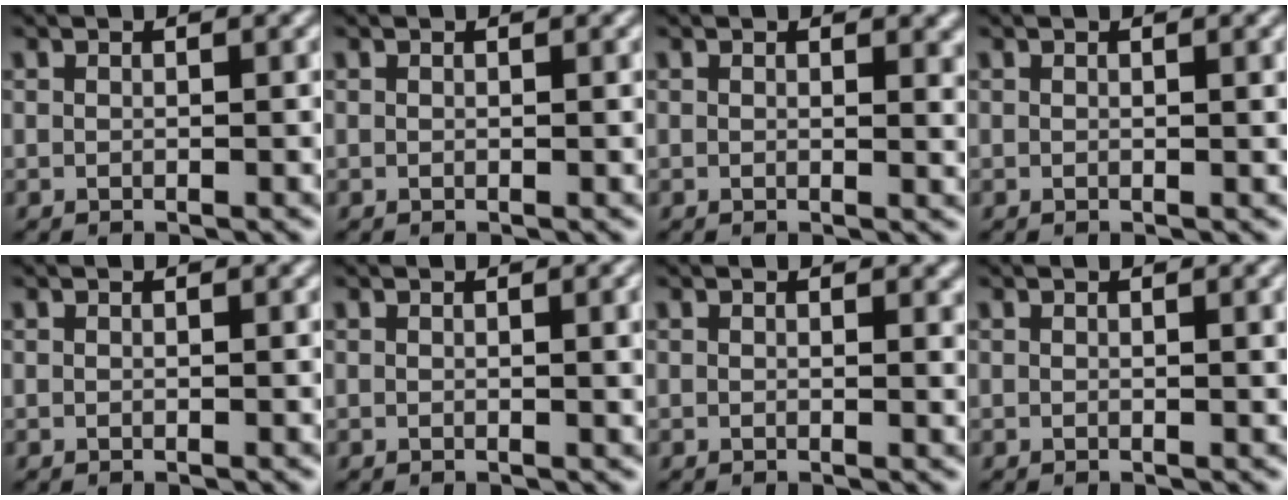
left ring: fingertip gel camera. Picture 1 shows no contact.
{"total": 0.0}
{"total": 1.5, "force": [0.6, 0.7, 1.1], "torque": [-0.009, -0.003, 0.009]}
{"total": 0.9, "force": [0.3, 0.2, 0.8], "torque": [-0.008, 0.002, 0.004]}
{"total": 0.0}
{"total": 2.1, "force": [0.5, 0.6, 1.9], "torque": [-0.019, 0.003, 0.004]}
{"total": 0.8, "force": [0.4, 0.4, 0.6], "torque": [-0.005, -0.004, 0.006]}
{"total": 1.3, "force": [0.4, 0.3, 1.2], "torque": [-0.013, 0.002, 0.006]}